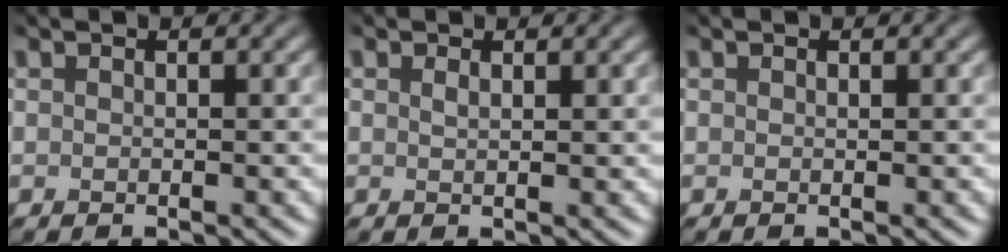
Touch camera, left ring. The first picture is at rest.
{"total": 0.0}
{"total": 0.0}